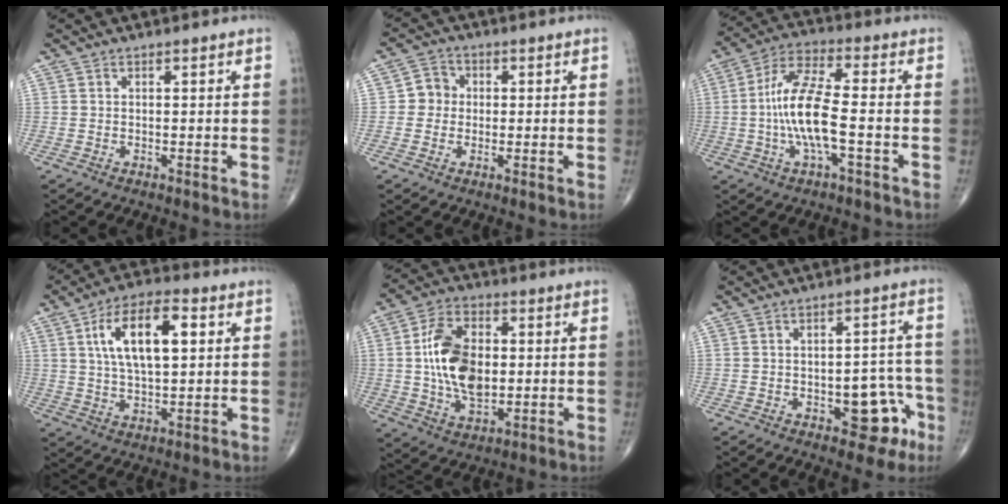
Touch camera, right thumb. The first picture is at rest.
{"total": 4.1, "force": [-0.1, 3.9, 1.4], "torque": [0.002, 0.009, -0.010]}
{"total": 11.2, "force": [-1.7, 2.8, 10.7], "torque": [-0.221, 0.020, -0.035]}
{"total": 13.7, "force": [3.6, 6.1, 11.8], "torque": [-0.196, 0.005, 0.061]}
{"total": 14.5, "force": [0.7, 8.8, 11.5], "torque": [-0.191, 0.005, 0.013]}
{"total": 9.6, "force": [-4.0, 5.1, 7.1], "torque": [-0.047, 0.037, -0.043]}